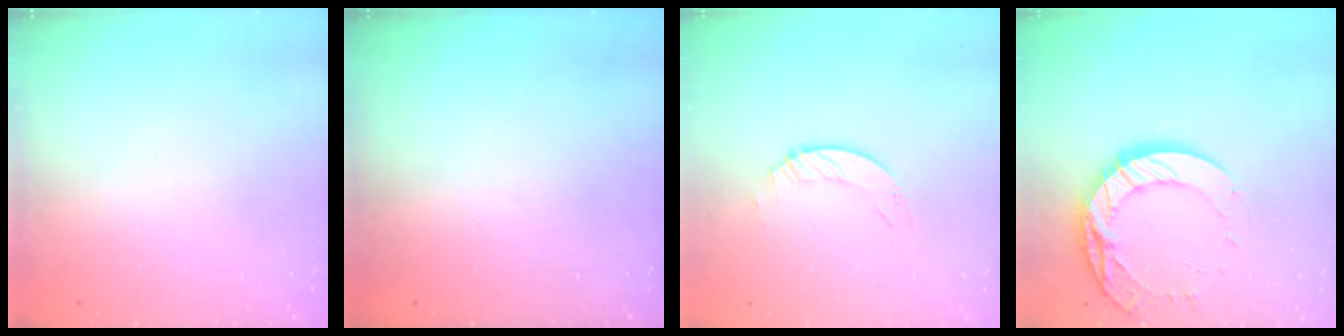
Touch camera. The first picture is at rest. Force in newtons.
{"total": 0.0}
{"total": 1.2, "press": 1.2, "slide": 0.2}
{"total": 15.4, "press": 15.3, "slide": 1.3}